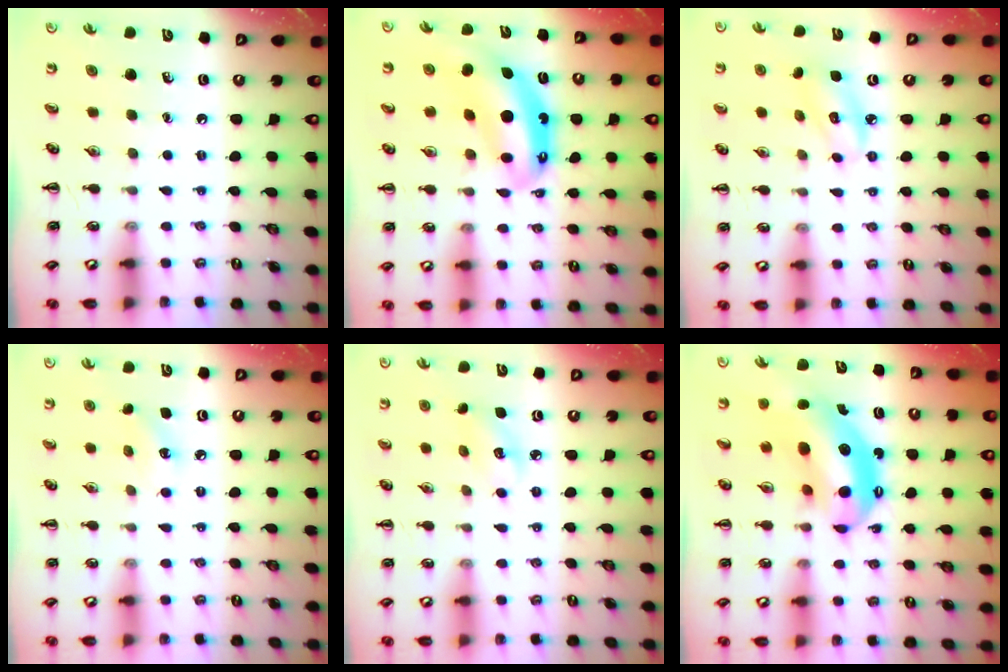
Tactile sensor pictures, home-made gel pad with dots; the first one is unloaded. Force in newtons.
{"total": 9.1, "press": 8.8, "slide": 2.2}
{"total": 4.0, "press": 3.9, "slide": 0.5}
{"total": 5.2, "press": 5.0, "slide": 1.3}
{"total": 4.4, "press": 4.2, "slide": 1.2}
{"total": 13.7, "press": 13.1, "slide": 3.9}